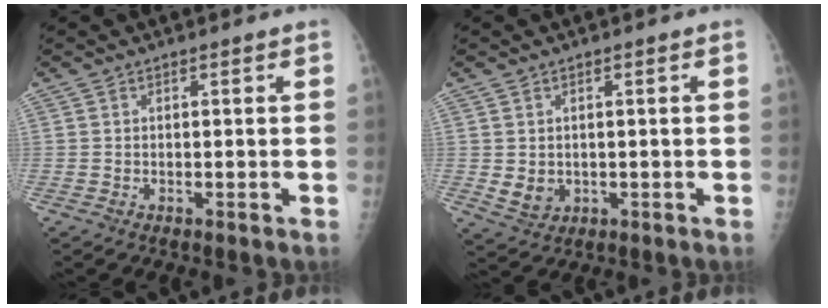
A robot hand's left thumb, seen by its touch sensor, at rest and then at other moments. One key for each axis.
{"total": 3.5, "fx": -0.1, "fy": 3.0, "fz": 1.8, "tx": -0.019, "ty": -0.005, "tz": 0.011}